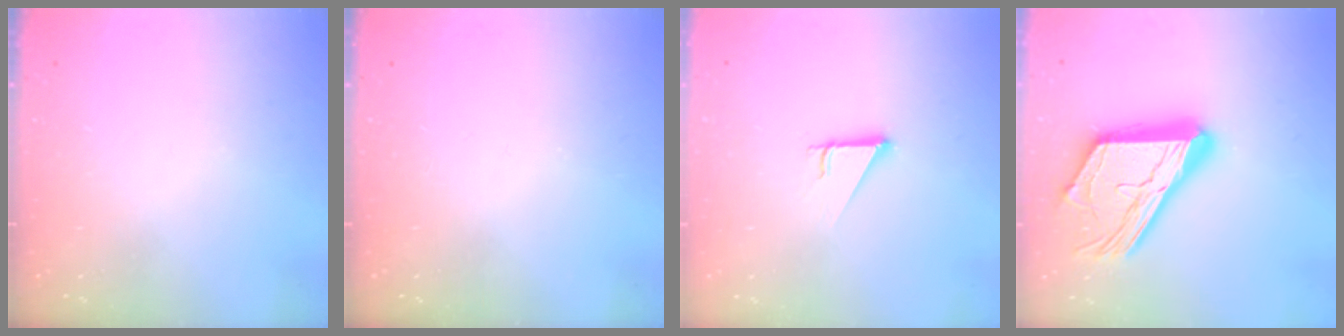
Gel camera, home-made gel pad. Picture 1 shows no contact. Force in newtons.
{"total": 0.0}
{"total": 2.5, "press": 2.5, "slide": 0.2}
{"total": 23.5, "press": 23.4, "slide": 2.1}